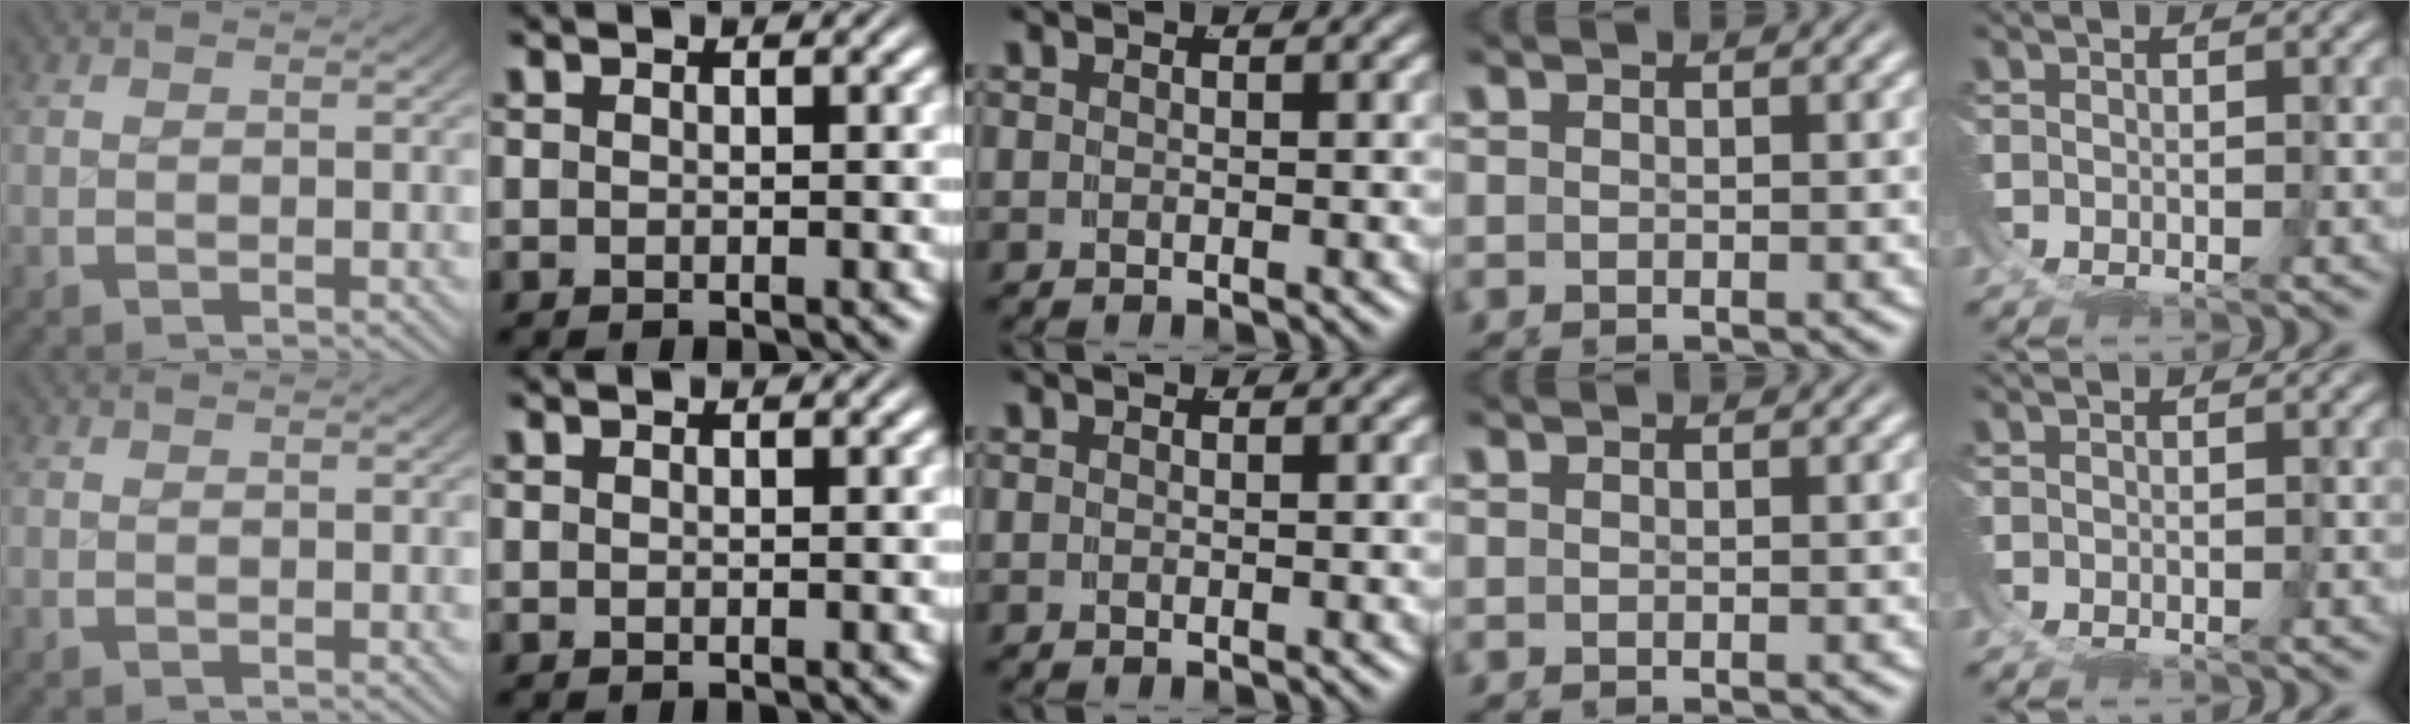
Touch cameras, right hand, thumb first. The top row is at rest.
{}